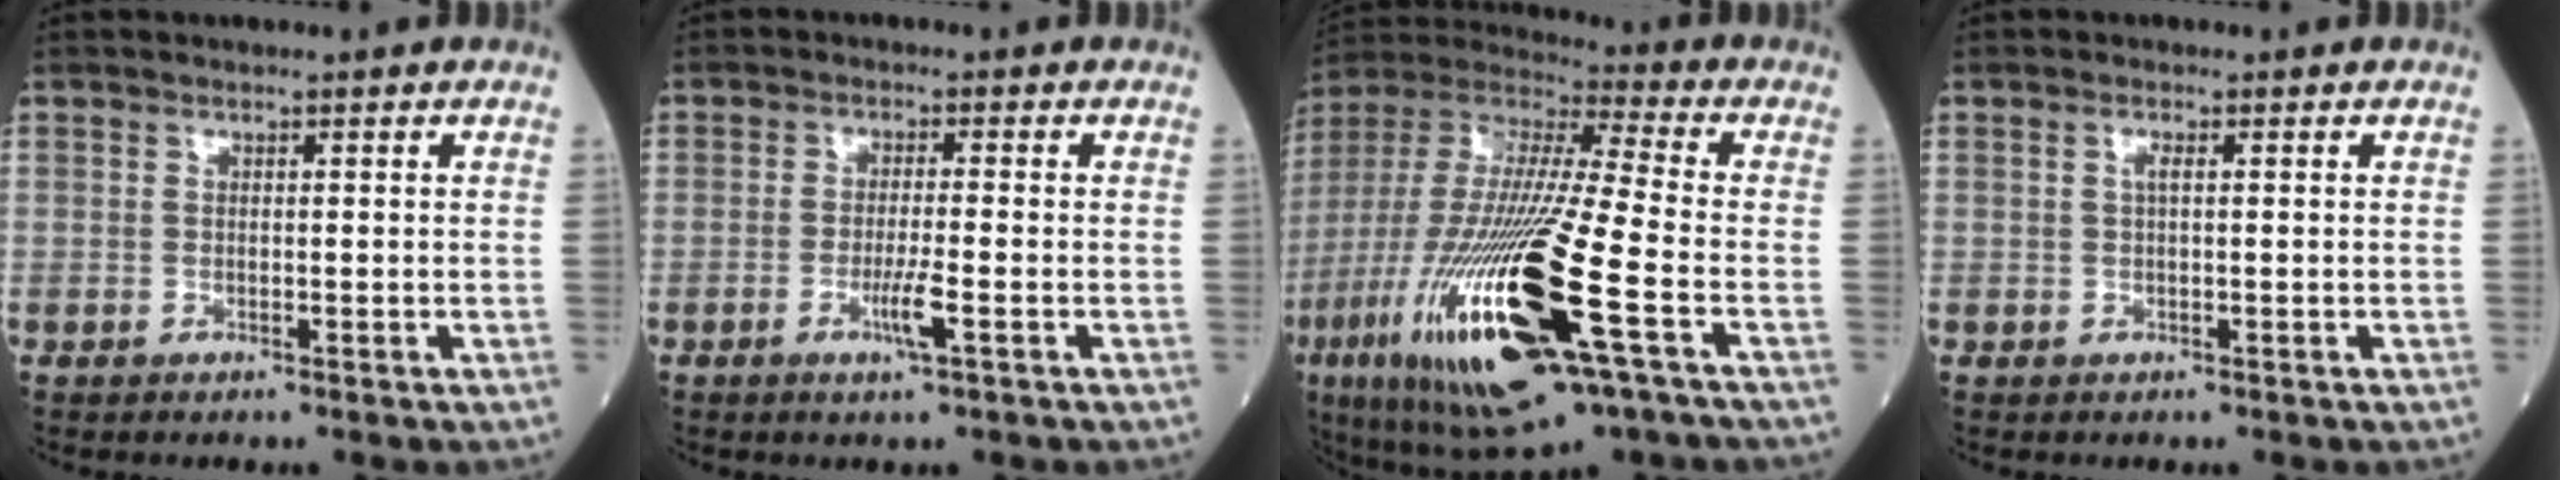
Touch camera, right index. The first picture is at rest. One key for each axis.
{"total": 3.8, "fx": -1.5, "fy": -0.2, "fz": 3.5, "tx": -0.067, "ty": -0.007, "tz": -0.030}
{"total": 28.9, "fx": -9.8, "fy": 4.3, "fz": 26.9, "tx": -0.595, "ty": -0.060, "tz": -0.176}
{"total": 0.9, "fx": 0.2, "fy": 0.1, "fz": 0.9, "tx": -0.020, "ty": 0.002, "tz": 0.001}